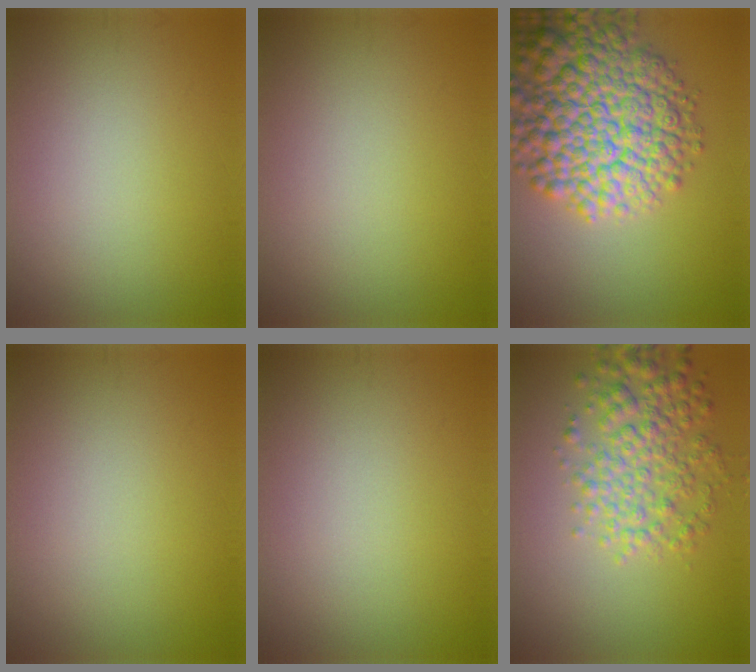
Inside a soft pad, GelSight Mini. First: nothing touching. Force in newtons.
{"total": 0.0}
{"total": 11.4, "press": 11.4, "slide": 0.5}
{"total": 0.0}
{"total": 0.0}
{"total": 5.0, "press": 5.0, "slide": 0.0}